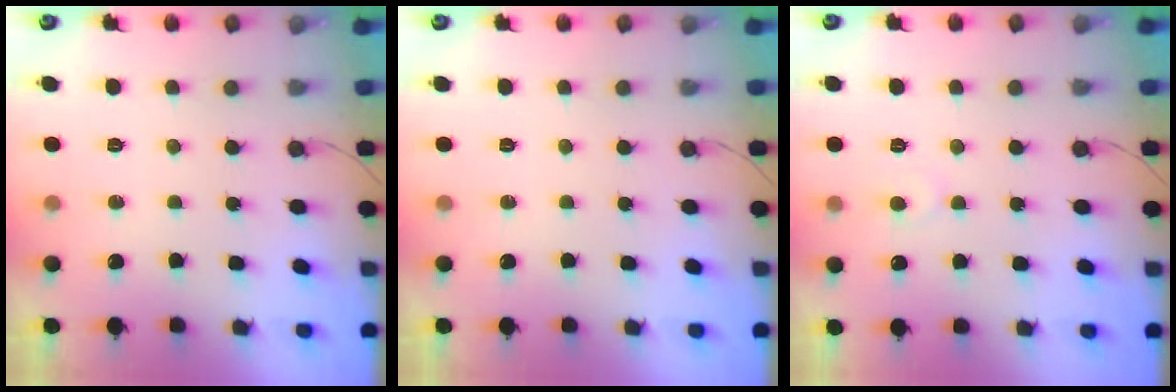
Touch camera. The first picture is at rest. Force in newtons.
{"total": 0.0}
{"total": 4.3, "press": 4.3, "slide": 0.5}